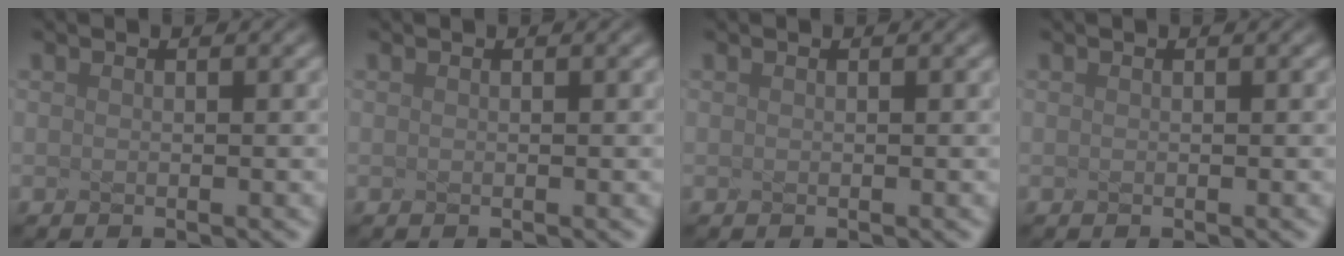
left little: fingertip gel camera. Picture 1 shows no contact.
{"total": 0.0}
{"total": 0.0}
{"total": 0.0}